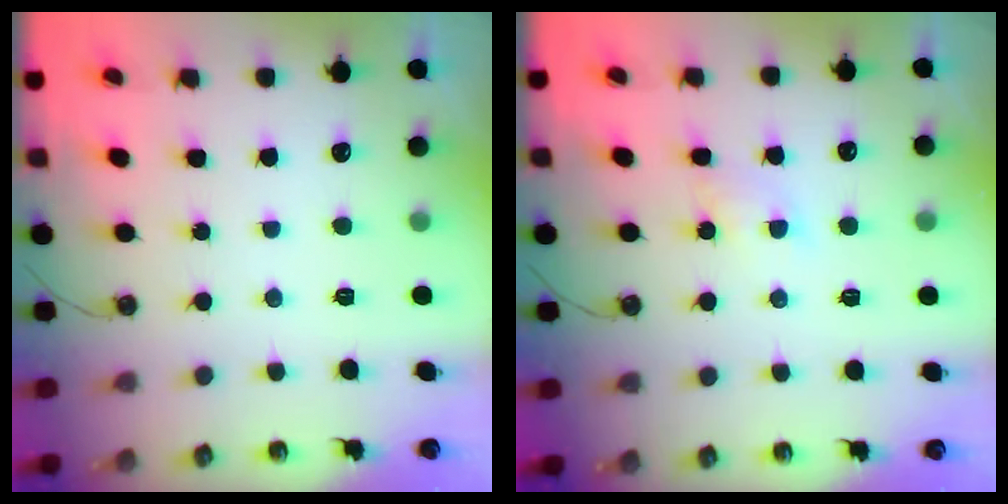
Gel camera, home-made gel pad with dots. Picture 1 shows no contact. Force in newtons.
{"total": 5.1, "press": 5.1, "slide": 0.7}